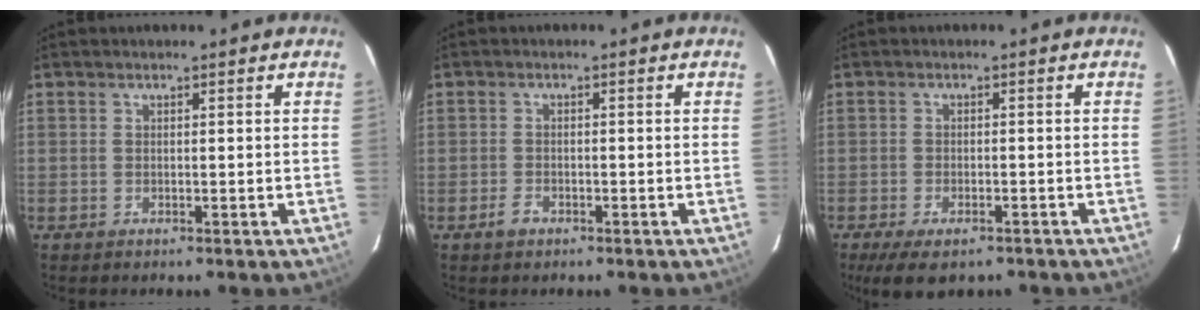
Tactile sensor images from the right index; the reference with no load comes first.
{"total": 2.1, "force": [-1.4, 1.2, 1.0], "torque": [-0.022, 0.001, -0.025]}
{"total": 7.7, "force": [-5.5, 2.9, 4.6], "torque": [-0.104, -0.027, -0.086]}